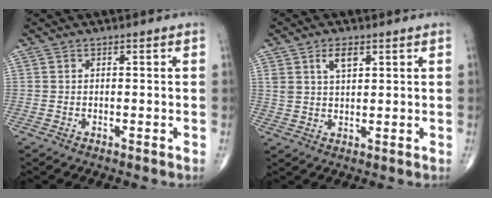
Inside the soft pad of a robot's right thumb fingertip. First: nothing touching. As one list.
[{"total": 4.4, "force": [2.3, 2.1, 3.1], "torque": [-0.050, -0.011, 0.045]}]